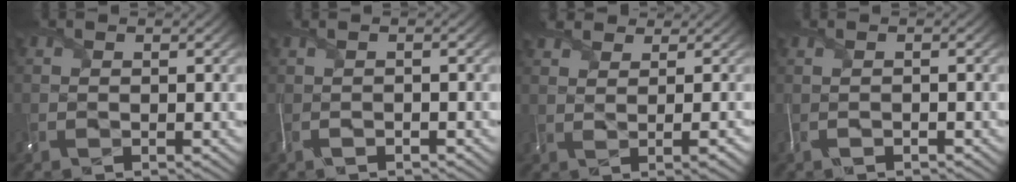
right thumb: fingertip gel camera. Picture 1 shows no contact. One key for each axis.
{"total": 1.0, "fx": -0.7, "fy": -0.3, "fz": 0.7, "tx": -0.008, "ty": 0.006, "tz": -0.024}
{"total": 4.0, "fx": 2.9, "fy": 0.9, "fz": 2.6, "tx": -0.051, "ty": 0.010, "tz": 0.041}
{"total": 0.8, "fx": -0.7, "fy": -0.4, "fz": 0.1, "tx": -0.001, "ty": 0.005, "tz": -0.021}